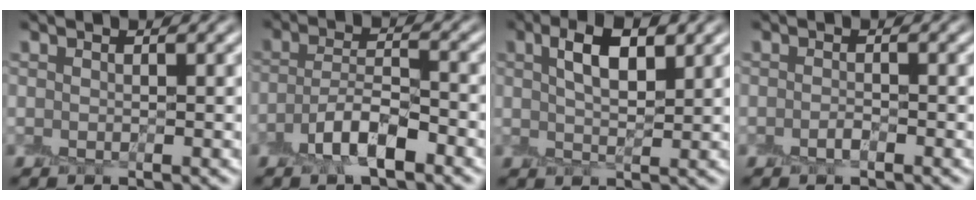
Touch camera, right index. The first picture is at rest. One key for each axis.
{"total": 4.6, "fx": -2.3, "fy": 1.6, "fz": 3.6, "tx": -0.069, "ty": 0.004, "tz": -0.045}
{"total": 4.3, "fx": 1.8, "fy": 1.5, "fz": 3.6, "tx": -0.064, "ty": 0.008, "tz": 0.029}
{"total": 0.9, "fx": -0.5, "fy": 0.3, "fz": 0.7, "tx": -0.014, "ty": -0.001, "tz": -0.009}